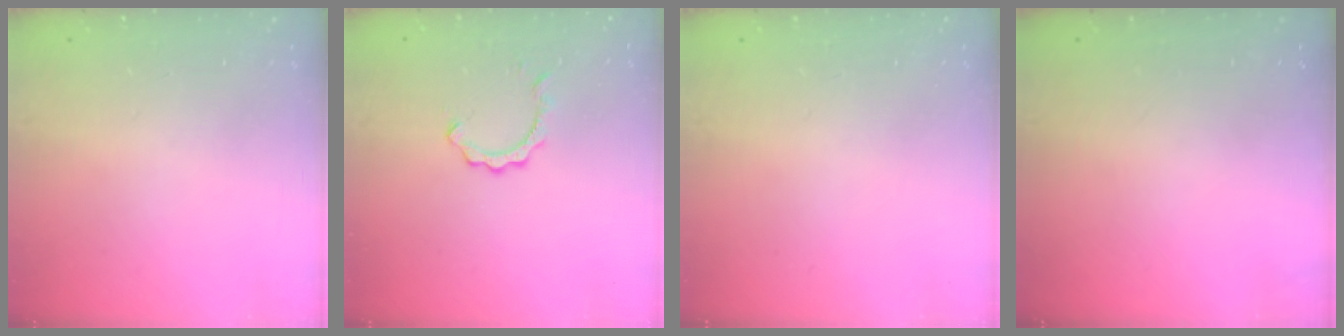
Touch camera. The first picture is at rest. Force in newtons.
{"total": 2.8, "press": 2.8, "slide": 0.3}
{"total": 0.0}
{"total": 0.0}